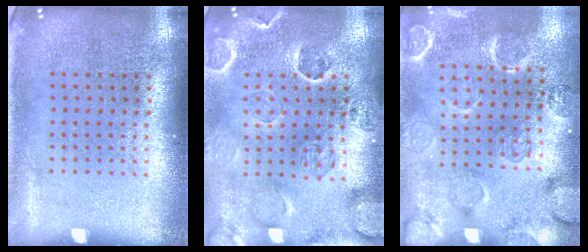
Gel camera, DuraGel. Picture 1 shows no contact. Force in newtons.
{"total": 2.7, "press": 2.6, "slide": 0.8}
{"total": 2.4, "press": 2.2, "slide": 0.9}